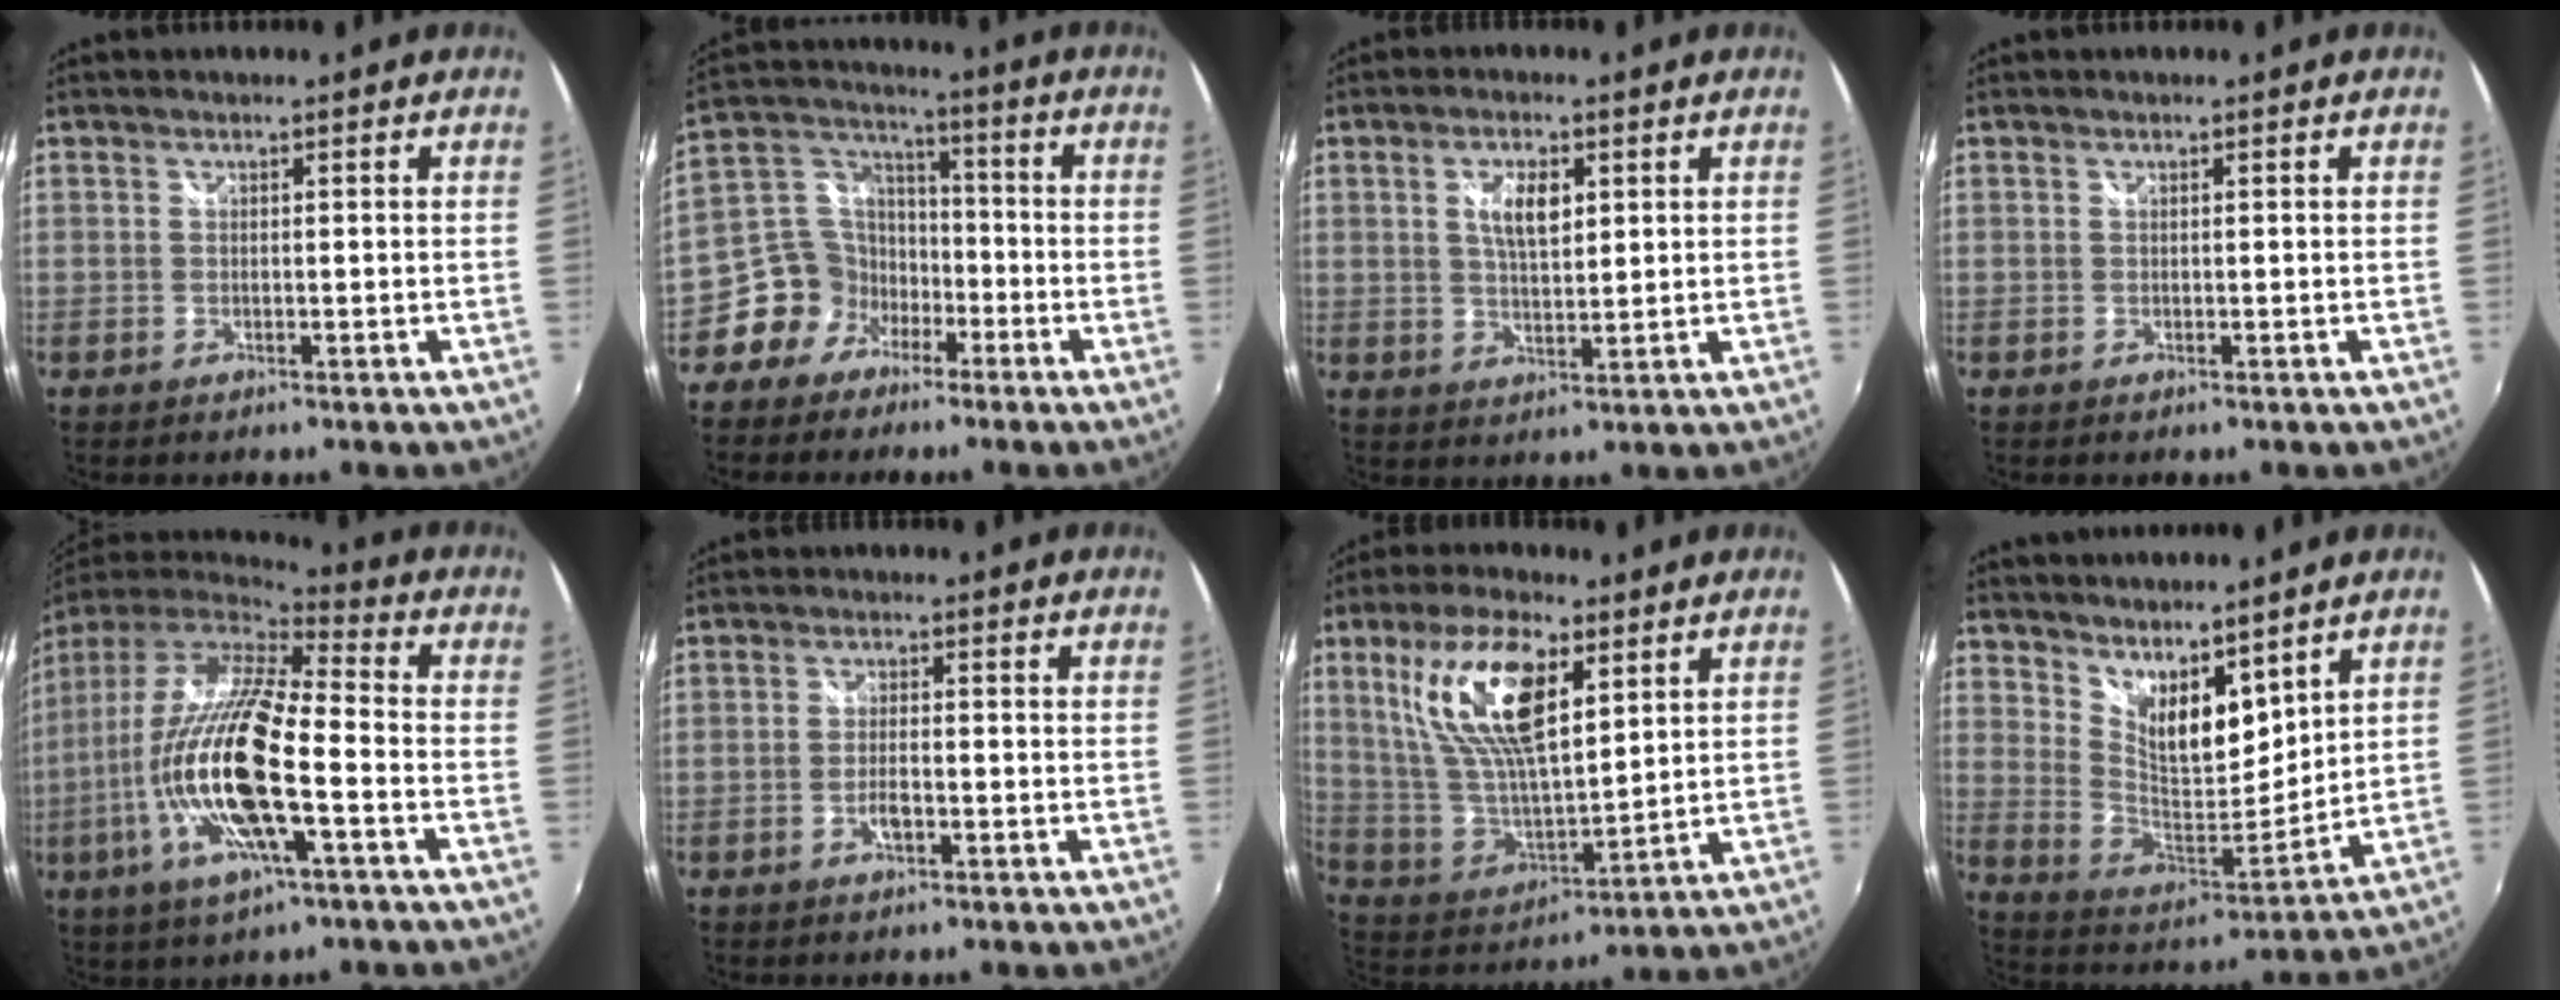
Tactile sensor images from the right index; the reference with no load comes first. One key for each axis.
{"total": 10.2, "fx": -5.7, "fy": 8.0, "fz": 2.4, "tx": -0.060, "ty": 0.041, "tz": -0.103}
{"total": 5.8, "fx": 1.8, "fy": 2.6, "fz": 4.8, "tx": -0.083, "ty": 0.002, "tz": 0.034}
{"total": 0.0}
{"total": 21.1, "fx": -5.3, "fy": 4.6, "fz": 19.9, "tx": -0.370, "ty": -0.031, "tz": -0.108}
{"total": 3.2, "fx": -1.4, "fy": 1.2, "fz": 2.6, "tx": -0.054, "ty": -0.002, "tz": -0.026}
{"total": 18.1, "fx": 8.1, "fy": 7.0, "fz": 14.6, "tx": -0.282, "ty": 0.010, "tz": 0.165}
{"total": 13.2, "fx": 9.6, "fy": 4.9, "fz": 7.6, "tx": -0.124, "ty": -0.011, "tz": 0.180}